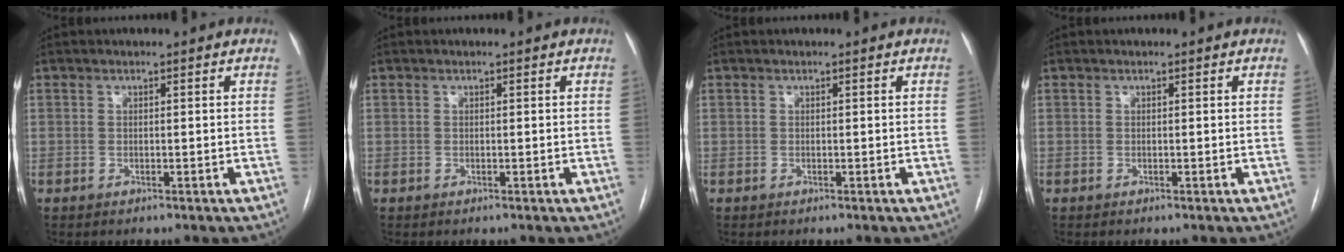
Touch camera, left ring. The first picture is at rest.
{"total": 0.0}
{"total": 0.0}
{"total": 0.0}